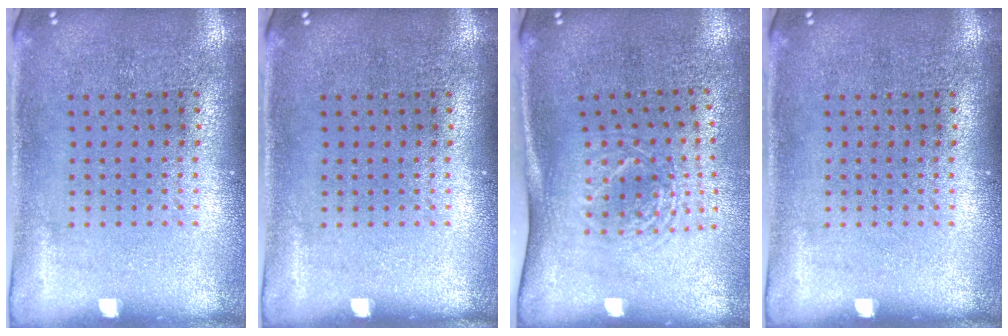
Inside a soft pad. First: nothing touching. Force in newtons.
{"total": 0.0}
{"total": 1.7, "press": 1.3, "slide": 1.2}
{"total": 0.0}